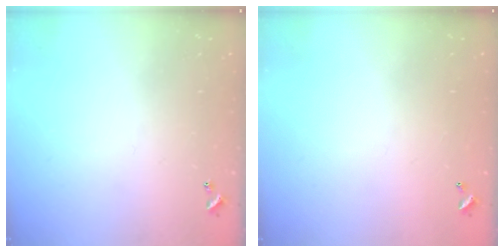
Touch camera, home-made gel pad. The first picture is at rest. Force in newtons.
{"total": 2.9, "press": 2.9, "slide": 0.1}